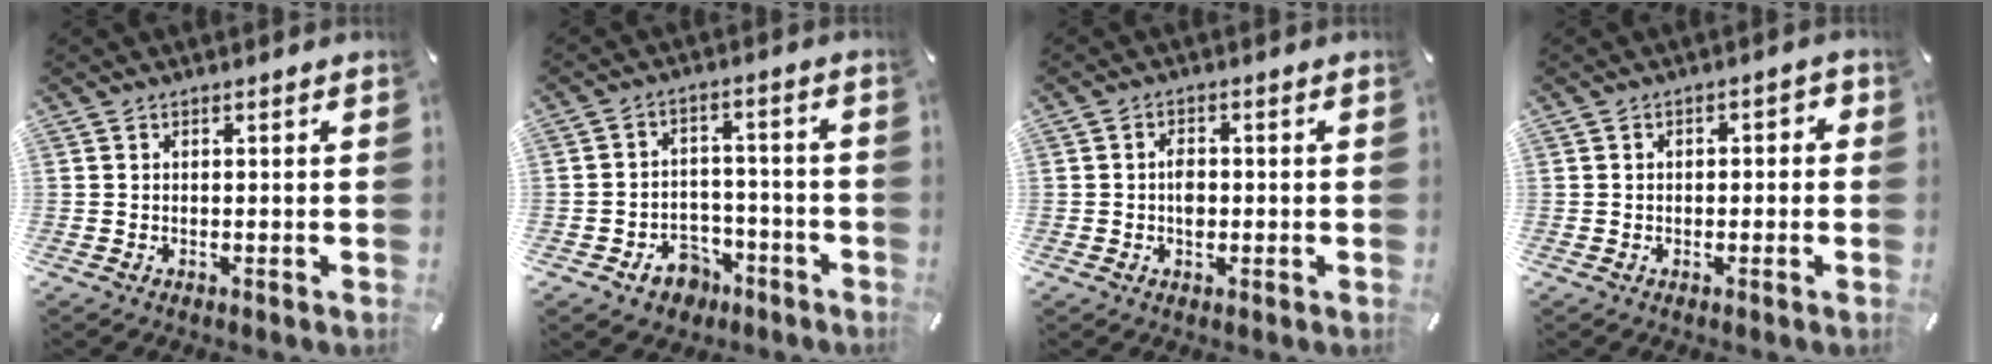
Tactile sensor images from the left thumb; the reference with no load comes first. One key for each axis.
{"total": 7.5, "fx": -4.2, "fy": 5.7, "fz": 2.5, "tx": -0.037, "ty": 0.033, "tz": -0.074}
{"total": 3.3, "fx": -0.3, "fy": 2.3, "fz": 2.4, "tx": -0.037, "ty": 0.002, "tz": -0.008}
{"total": 2.4, "fx": -0.9, "fy": 1.5, "fz": 1.6, "tx": -0.029, "ty": 0.012, "tz": -0.021}